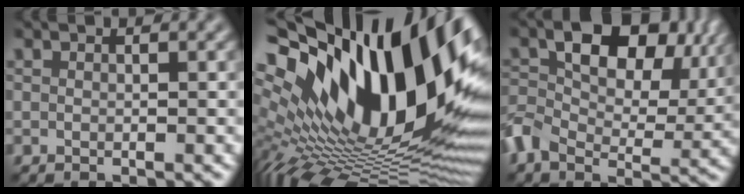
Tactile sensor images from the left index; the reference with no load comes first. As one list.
[{"total": 20.4, "force": [6.7, 9.7, 16.6], "torque": [-0.289, 0.024, 0.100]}, {"total": 10.3, "force": [2.2, 6.9, 7.4], "torque": [-0.143, -0.003, 0.030]}]